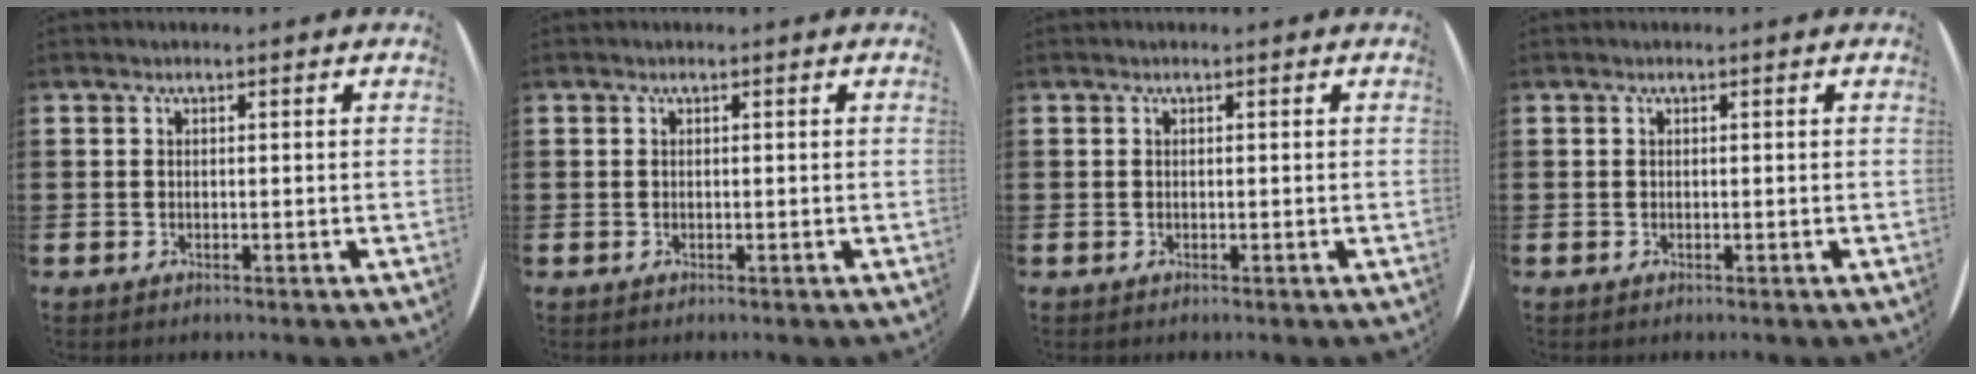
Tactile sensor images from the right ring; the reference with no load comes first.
{"total": 0.0}
{"total": 0.0}
{"total": 0.0}